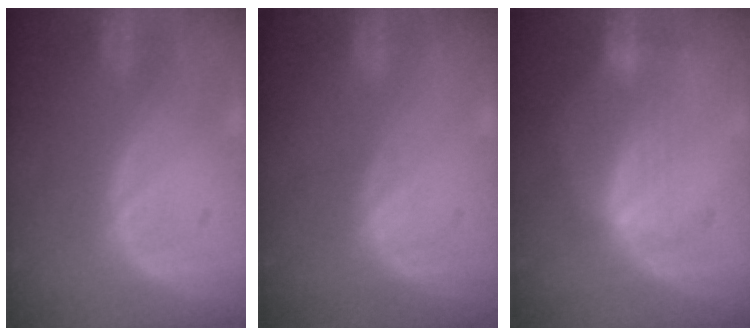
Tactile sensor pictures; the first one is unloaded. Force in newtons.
{"total": 0.0}
{"total": 3.2, "press": 3.2, "slide": 0.4}